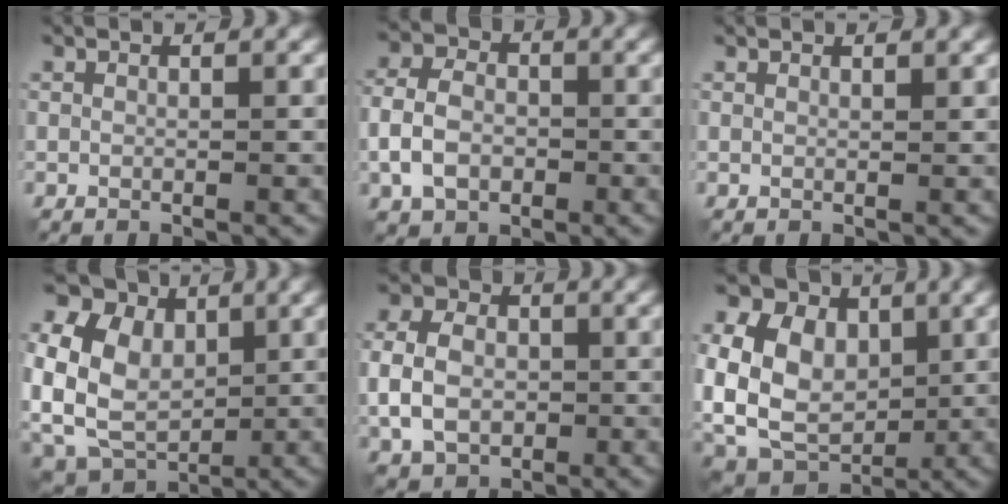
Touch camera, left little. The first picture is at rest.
{"total": 5.2, "force": [-1.5, 3.9, 3.1], "torque": [-0.067, -0.002, -0.034]}
{"total": 0.7, "force": [0.6, 0.1, 0.3], "torque": [-0.006, -0.001, 0.008]}
{"total": 15.1, "force": [3.2, 11.6, 9.1], "torque": [-0.235, 0.031, 0.045]}
{"total": 6.6, "force": [-0.9, 5.2, 4.1], "torque": [-0.087, 0.001, -0.030]}
{"total": 16.7, "force": [2.9, 13.2, 9.9], "torque": [-0.247, 0.036, 0.047]}